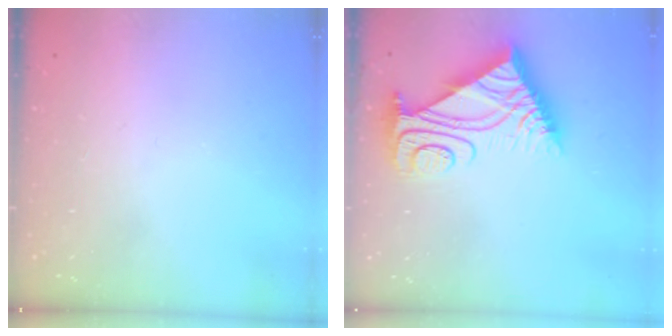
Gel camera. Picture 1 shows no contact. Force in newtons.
{"total": 8.7, "press": 8.7, "slide": 0.5}